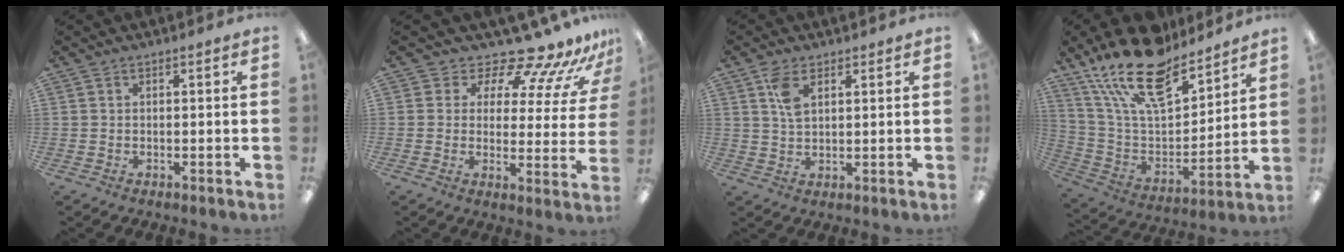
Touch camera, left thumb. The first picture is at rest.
{"total": 11.4, "force": [10.5, 2.7, 3.8], "torque": [-0.072, -0.091, 0.181]}
{"total": 5.2, "force": [2.7, 2.7, 3.5], "torque": [-0.070, 0.002, 0.049]}
{"total": 21.8, "force": [16.3, 8.7, 11.6], "torque": [-0.220, -0.097, 0.290]}